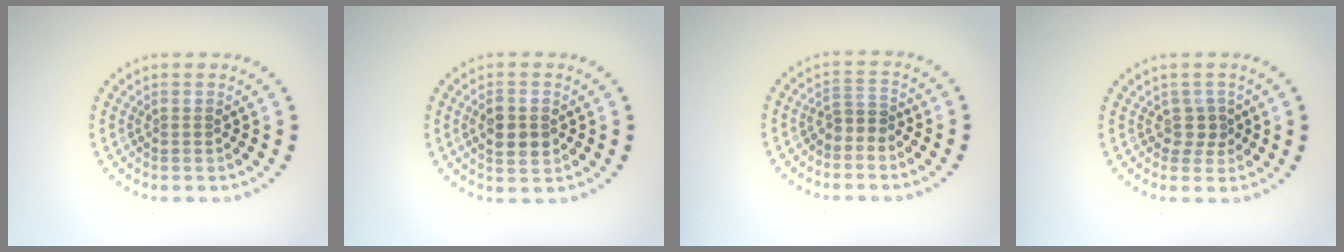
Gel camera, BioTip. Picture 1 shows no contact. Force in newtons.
{"total": 3.0, "press": 3.0, "slide": 0.2}
{"total": 1.5, "press": 1.0, "slide": 1.1}
{"total": 1.6, "press": 1.1, "slide": 1.1}